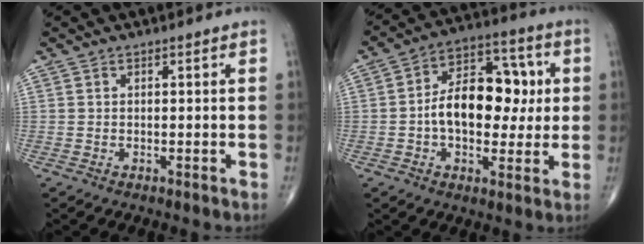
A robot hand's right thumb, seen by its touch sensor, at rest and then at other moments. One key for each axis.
{"total": 15.8, "fx": 0.3, "fy": 9.8, "fz": 12.3, "tx": -0.155, "ty": 0.033, "tz": -0.002}